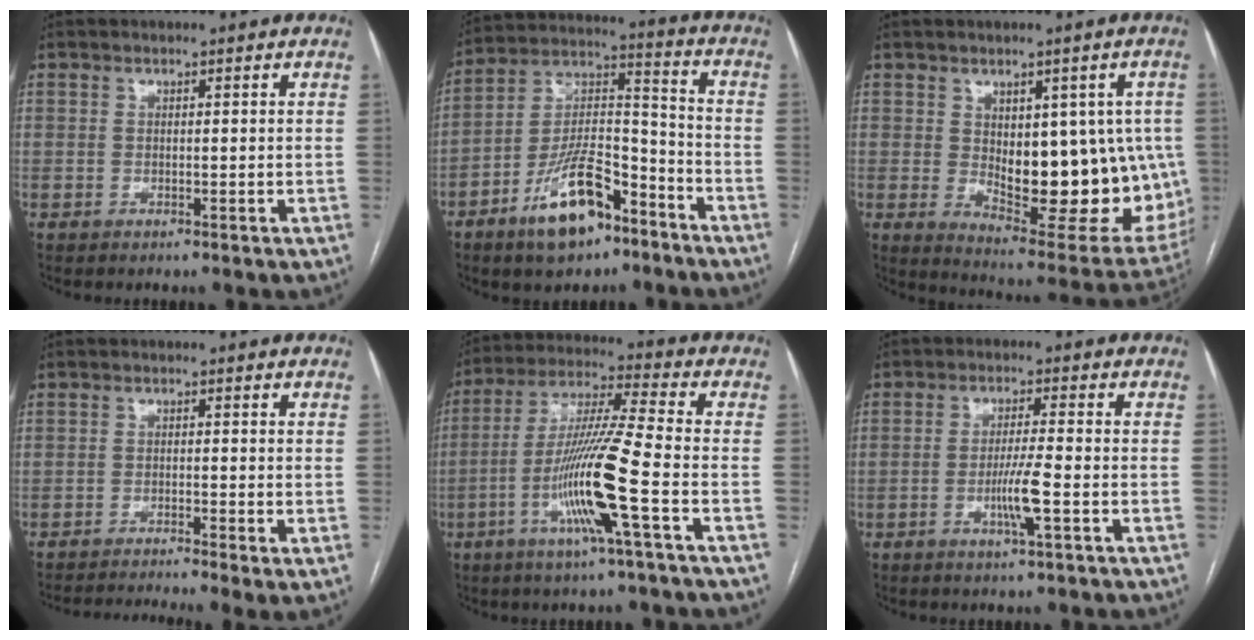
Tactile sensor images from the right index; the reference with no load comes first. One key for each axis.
{"total": 14.5, "fx": -8.9, "fy": 5.6, "fz": 10.0, "tx": -0.189, "ty": 0.012, "tz": -0.153}
{"total": 18.1, "fx": -0.2, "fy": 8.1, "fz": 16.2, "tx": -0.180, "ty": 0.001, "tz": 0.027}
{"total": 7.3, "fx": -5.6, "fy": -0.2, "fz": 4.6, "tx": -0.067, "ty": -0.008, "tz": -0.089}
{"total": 14.2, "fx": -5.0, "fy": -1.1, "fz": 13.3, "tx": -0.266, "ty": -0.008, "tz": -0.100}
{"total": 5.1, "fx": -1.8, "fy": -0.4, "fz": 4.8, "tx": -0.090, "ty": -0.009, "tz": -0.034}